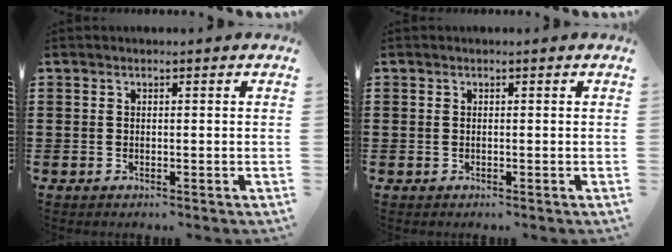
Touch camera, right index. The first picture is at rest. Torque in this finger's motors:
{"motor_torque": [2.14, 0.00, 0.04, -0.08]}